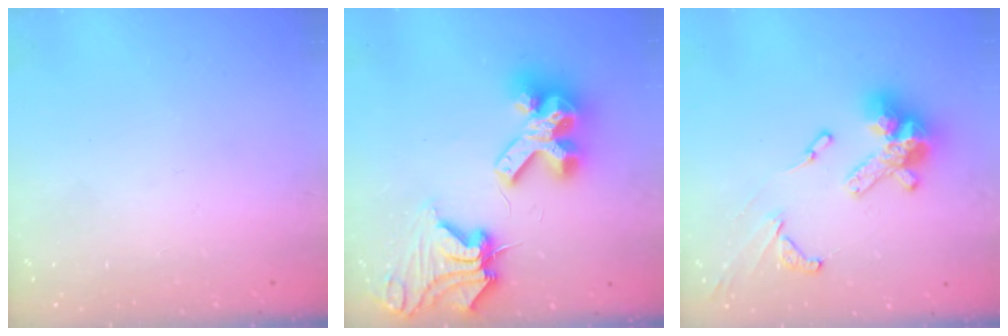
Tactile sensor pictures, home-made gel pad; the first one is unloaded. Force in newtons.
{"total": 16.4, "press": 16.3, "slide": 1.9}
{"total": 17.1, "press": 17.0, "slide": 1.9}